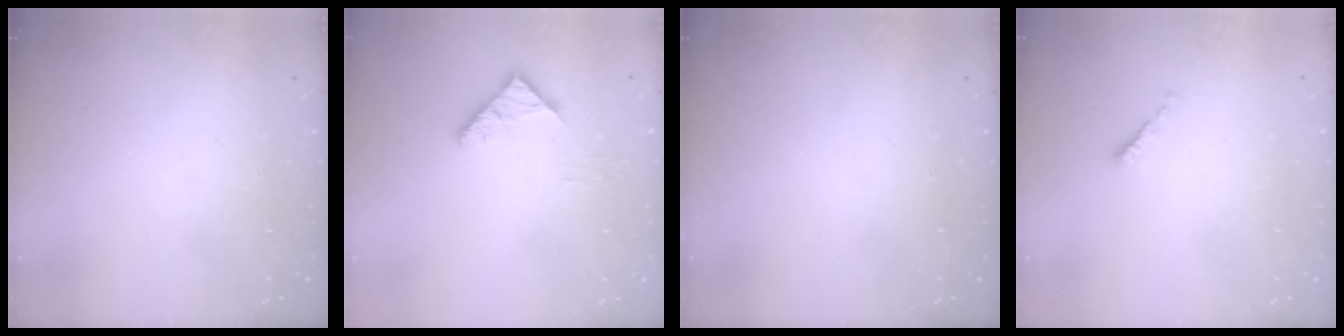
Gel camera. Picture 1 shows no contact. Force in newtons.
{"total": 4.5, "press": 4.4, "slide": 0.8}
{"total": 0.0}
{"total": 0.6, "press": 0.5, "slide": 0.3}